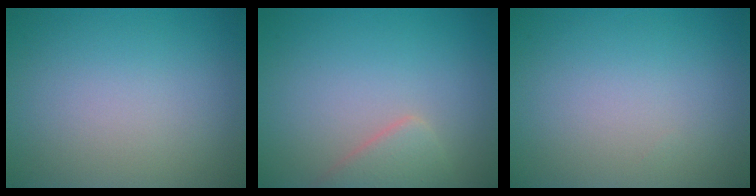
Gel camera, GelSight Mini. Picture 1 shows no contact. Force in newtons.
{"total": 2.4, "press": 2.4, "slide": 0.2}
{"total": 0.0}